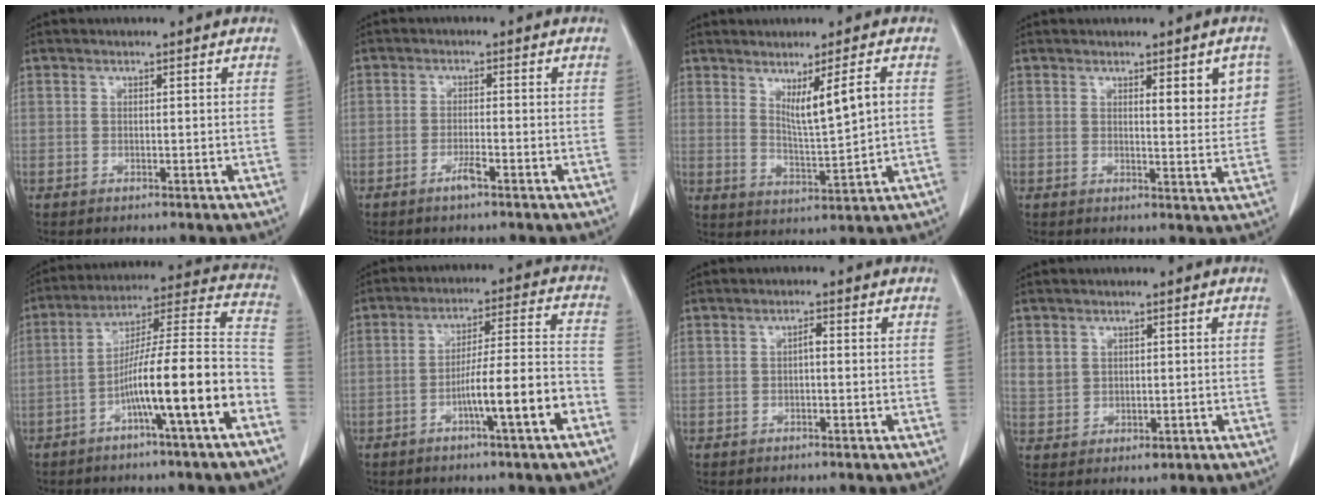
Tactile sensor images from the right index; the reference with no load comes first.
{"total": 2.3, "force": [-1.5, 0.1, 1.7], "torque": [-0.034, -0.001, -0.027]}
{"total": 6.6, "force": [2.0, 0.1, 6.3], "torque": [-0.108, -0.016, 0.042]}
{"total": 5.7, "force": [2.0, 1.5, 5.1], "torque": [-0.057, -0.003, 0.024]}
{"total": 16.0, "force": [-6.6, 0.0, 14.6], "torque": [-0.229, 0.020, -0.109]}
{"total": 10.8, "force": [-4.7, 0.0, 9.7], "torque": [-0.156, 0.015, -0.074]}
{"total": 1.1, "force": [-0.1, 0.2, 1.0], "torque": [-0.017, 0.003, -0.002]}
{"total": 3.7, "force": [0.8, 3.2, 1.6], "torque": [-0.028, -0.001, 0.025]}